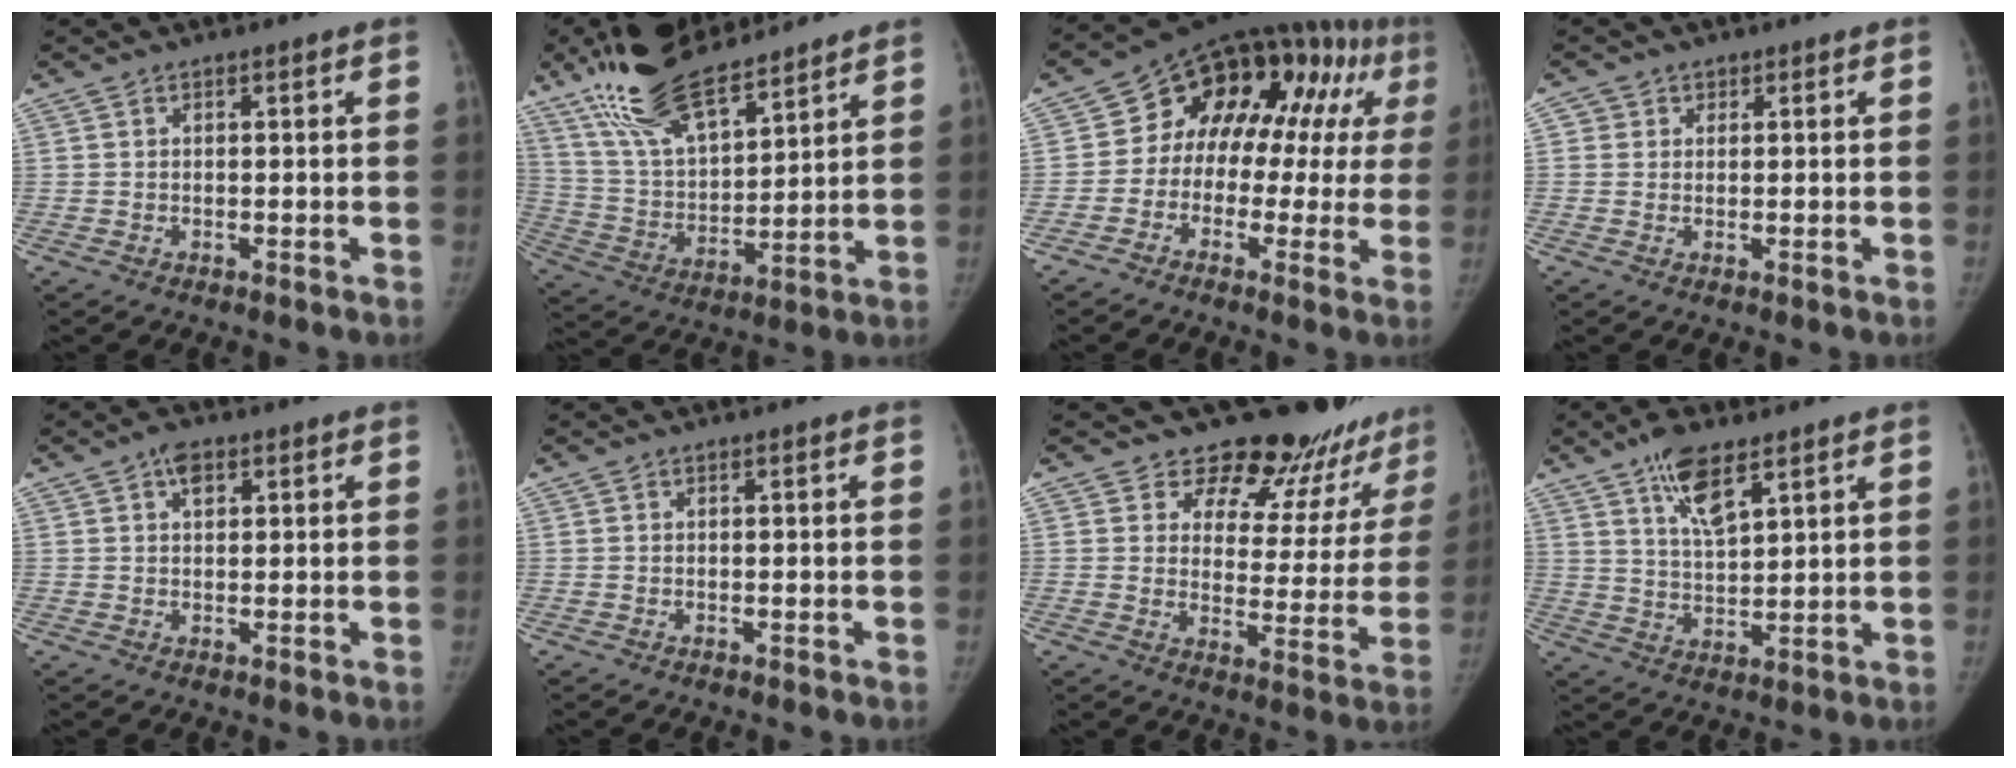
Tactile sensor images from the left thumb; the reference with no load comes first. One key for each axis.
{"total": 18.7, "fx": 14.5, "fy": 6.3, "fz": 10.0, "tx": -0.156, "ty": -0.060, "tz": 0.277}
{"total": 18.9, "fx": 3.1, "fy": 12.6, "fz": 13.7, "tx": -0.135, "ty": 0.053, "tz": 0.033}
{"total": 1.7, "fx": 0.6, "fy": 1.5, "fz": -0.1, "tx": 0.011, "ty": -0.001, "tz": 0.007}
{"total": 3.1, "fx": 1.5, "fy": 1.9, "fz": 2.0, "tx": -0.023, "ty": 0.000, "tz": 0.021}
{"total": 0.0}
{"total": 18.4, "fx": 16.4, "fy": 7.4, "fz": 3.6, "tx": 0.016, "ty": -0.122, "tz": 0.195}
{"total": 8.6, "fx": 5.3, "fy": 3.0, "fz": 6.1, "tx": -0.101, "ty": -0.027, "tz": 0.100}